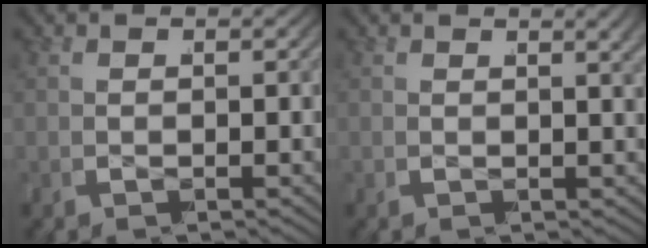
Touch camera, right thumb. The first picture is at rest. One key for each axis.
{"total": 1.1, "fx": 0.4, "fy": -1.0, "fz": -0.2, "tx": 0.004, "ty": 0.005, "tz": 0.006}